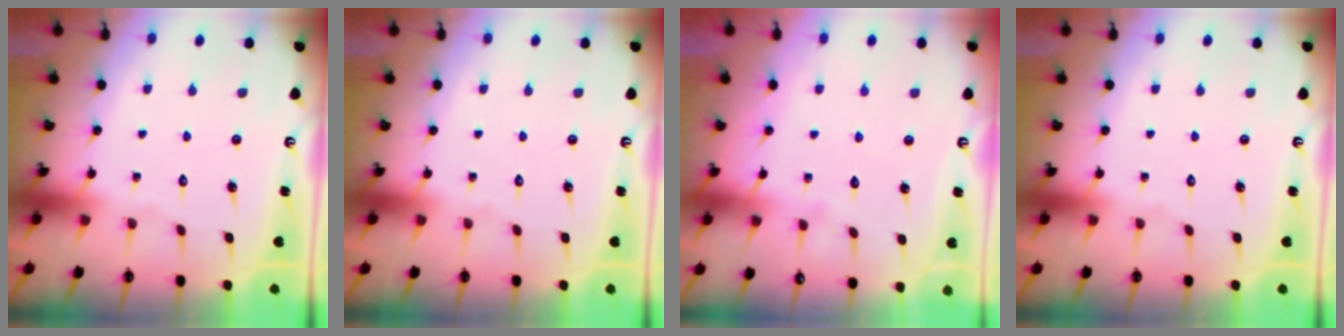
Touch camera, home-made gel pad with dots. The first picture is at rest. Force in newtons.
{"total": 0.0}
{"total": 2.6, "press": 2.6, "slide": 0.3}
{"total": 0.0}